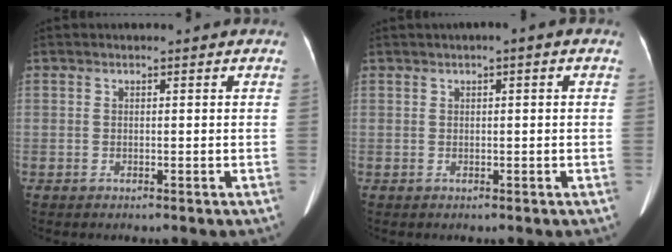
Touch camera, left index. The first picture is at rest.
{"total": 1.1, "force": [-0.9, -0.1, 0.7], "torque": [-0.011, 0.005, -0.020]}